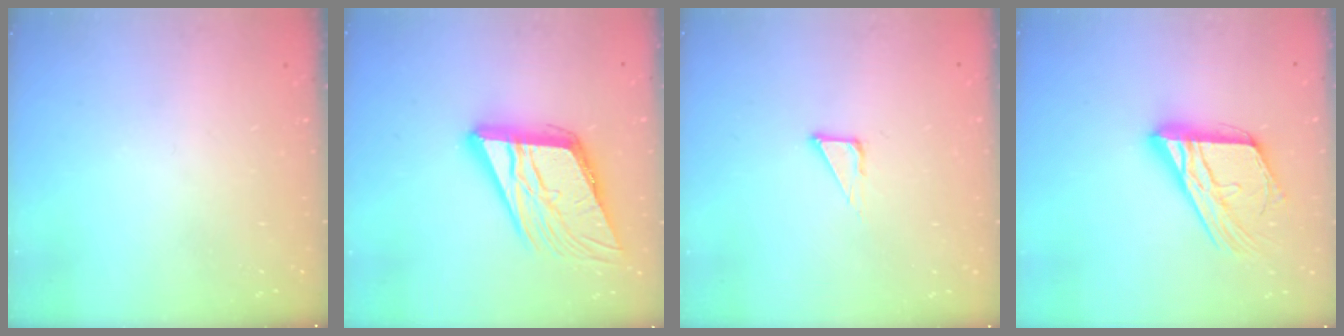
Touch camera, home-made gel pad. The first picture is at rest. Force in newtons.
{"total": 20.0, "press": 19.7, "slide": 3.6}
{"total": 3.6, "press": 3.6, "slide": 0.3}
{"total": 18.7, "press": 18.6, "slide": 1.8}